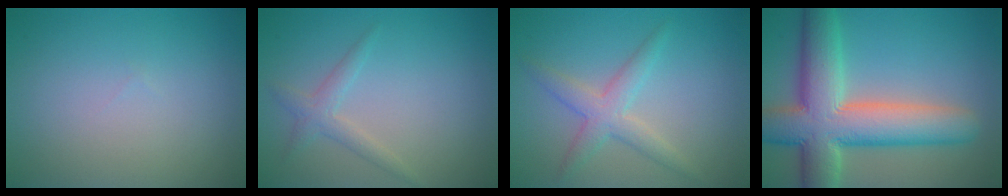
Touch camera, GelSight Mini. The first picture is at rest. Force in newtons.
{"total": 1.8, "press": 1.8, "slide": 0.1}
{"total": 3.1, "press": 3.1, "slide": 0.1}
{"total": 10.9, "press": 10.9, "slide": 0.7}